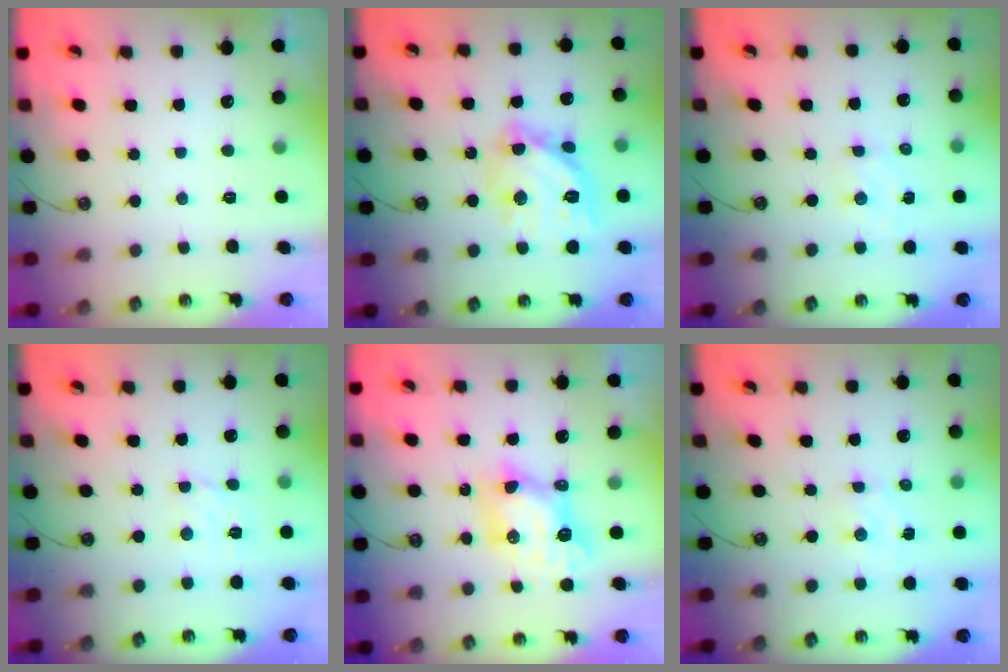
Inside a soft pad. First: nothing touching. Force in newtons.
{"total": 16.1, "press": 16.1, "slide": 1.5}
{"total": 1.9, "press": 1.9, "slide": 0.3}
{"total": 2.4, "press": 2.4, "slide": 0.3}
{"total": 8.7, "press": 8.6, "slide": 0.8}
{"total": 1.6, "press": 1.6, "slide": 0.2}